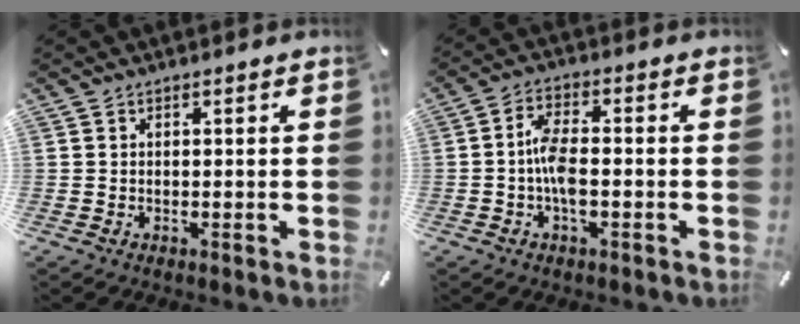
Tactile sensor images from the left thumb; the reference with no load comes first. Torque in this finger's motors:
{"motor_torque": [-0.01, 0.94, 0.56, 0.45, 0.25]}